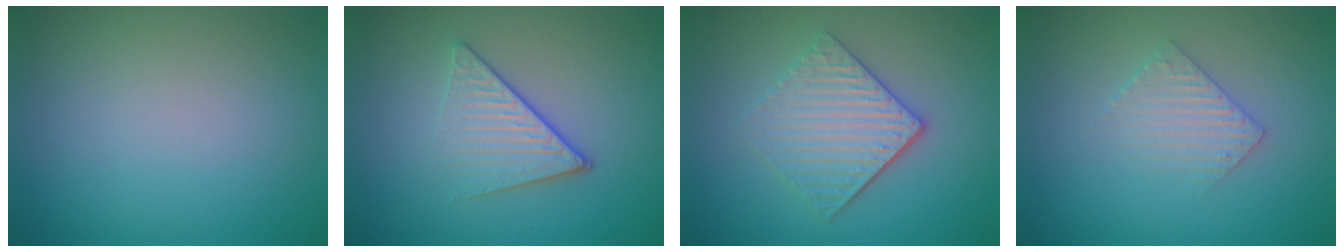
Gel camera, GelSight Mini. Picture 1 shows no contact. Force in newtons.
{"total": 4.1, "press": 2.8, "slide": 3.1}
{"total": 4.0, "press": 3.3, "slide": 2.3}
{"total": 2.2, "press": 2.2, "slide": 0.5}